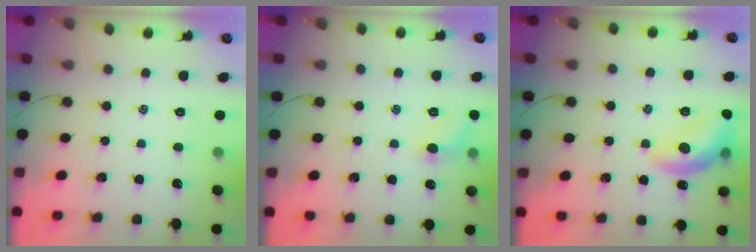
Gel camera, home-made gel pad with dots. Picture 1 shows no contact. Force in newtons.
{"total": 6.9, "press": 6.7, "slide": 1.7}
{"total": 13.5, "press": 13.4, "slide": 1.8}